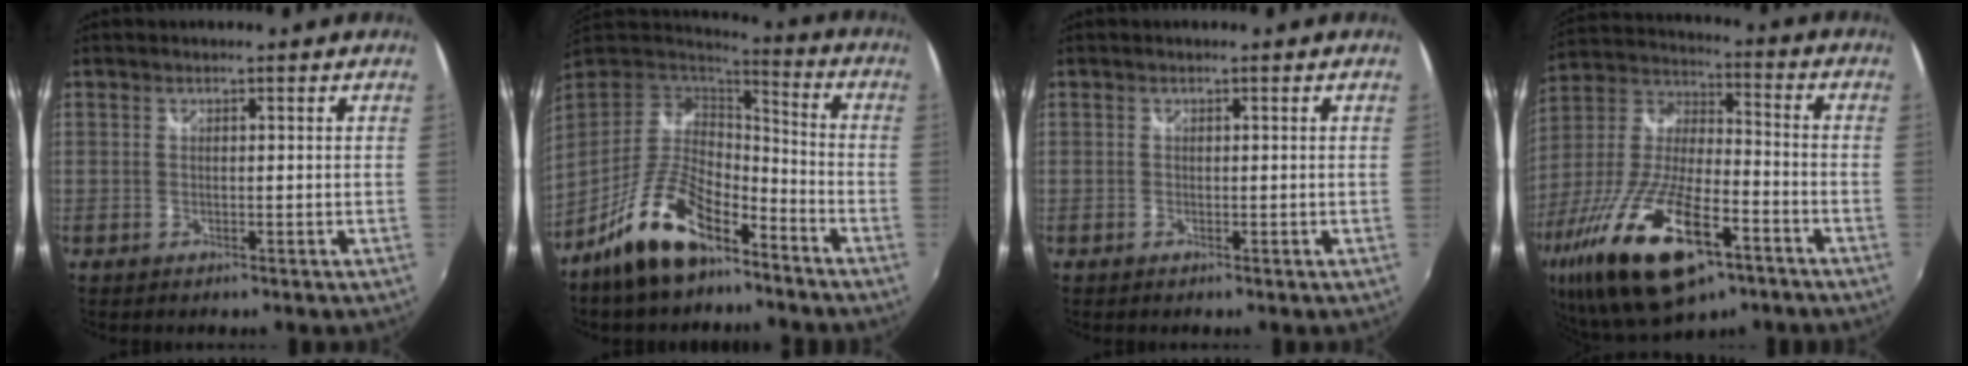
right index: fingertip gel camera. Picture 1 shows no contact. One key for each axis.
{"total": 15.7, "fx": -10.5, "fy": 5.8, "fz": 10.2, "tx": -0.204, "ty": -0.003, "tz": -0.191}
{"total": 0.0}
{"total": 26.4, "fx": -13.4, "fy": 10.2, "fz": 20.3, "tx": -0.416, "ty": -0.057, "tz": -0.232}